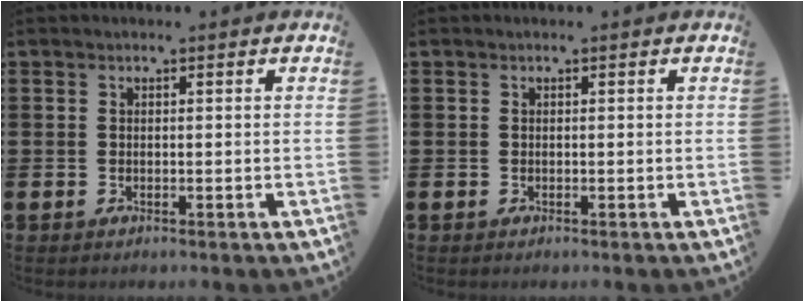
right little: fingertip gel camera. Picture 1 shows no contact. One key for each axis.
{"total": 0.0}